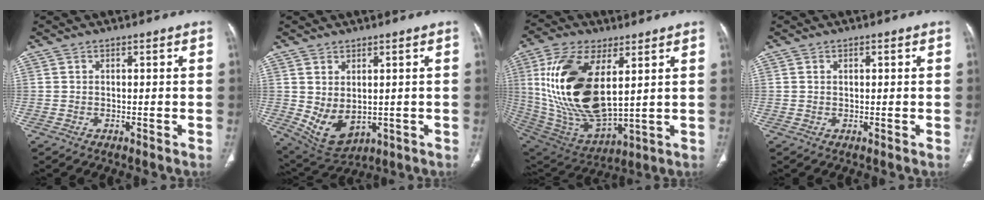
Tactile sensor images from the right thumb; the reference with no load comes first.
{"total": 8.3, "force": [-0.3, 5.2, 6.4], "torque": [-0.103, -0.009, 0.024]}
{"total": 23.5, "force": [5.5, 11.3, 19.8], "torque": [-0.392, -0.029, 0.116]}
{"total": 0.7, "force": [0.3, 0.4, 0.5], "torque": [-0.011, 0.001, 0.005]}